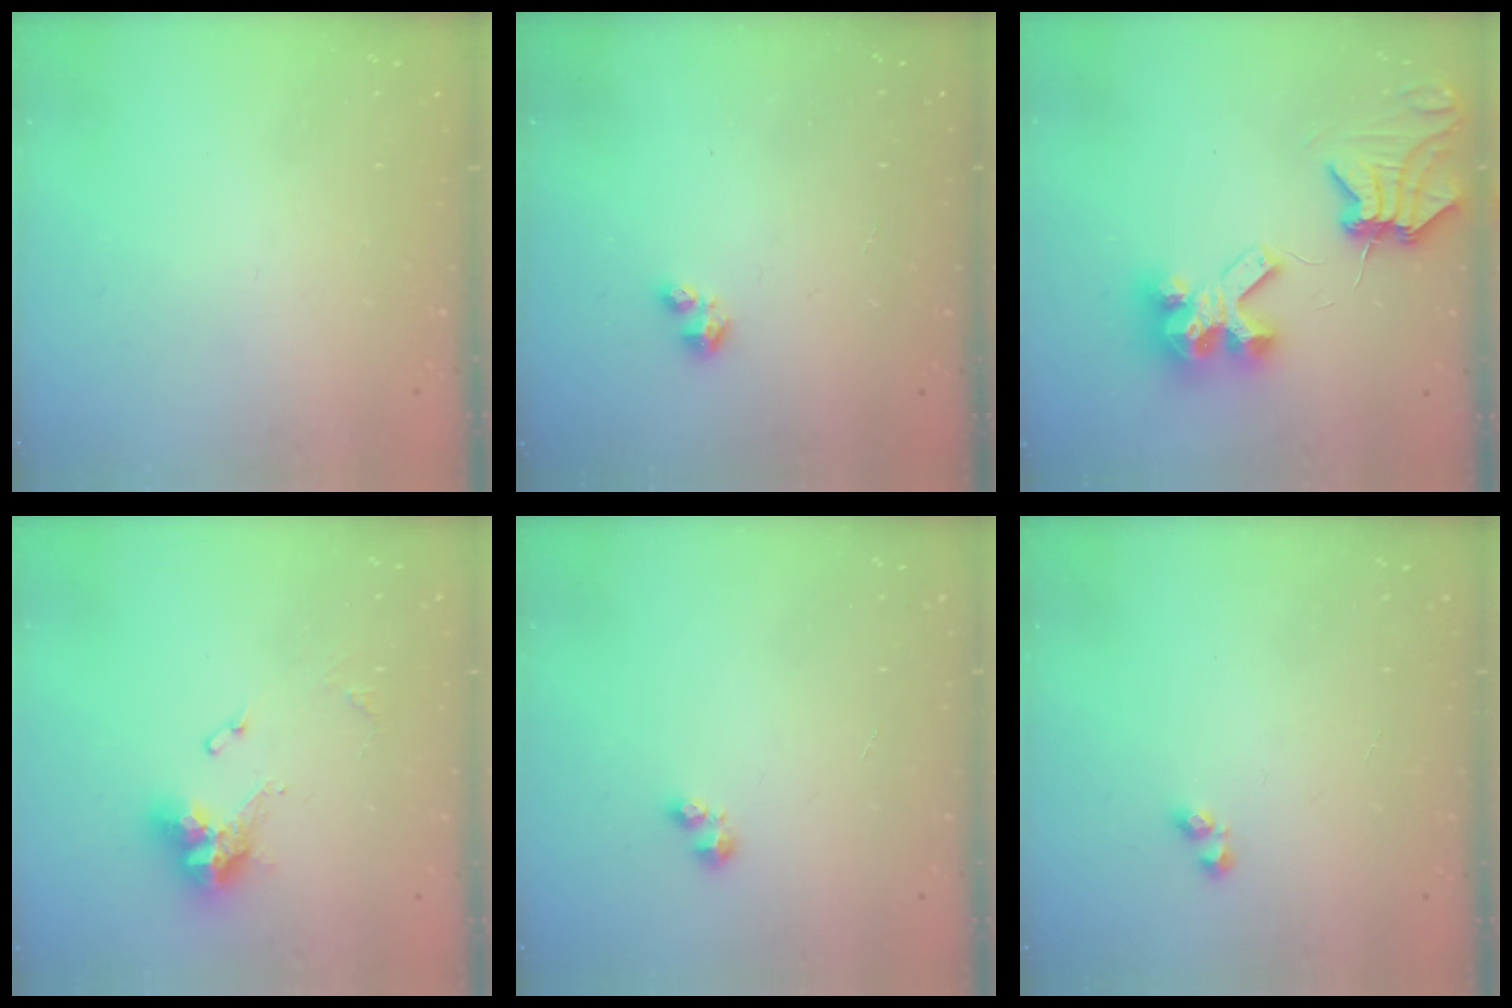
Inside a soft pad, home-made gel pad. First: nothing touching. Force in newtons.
{"total": 1.6, "press": 1.6, "slide": 0.4}
{"total": 9.8, "press": 9.7, "slide": 1.2}
{"total": 11.5, "press": 11.4, "slide": 1.4}
{"total": 2.5, "press": 2.5, "slide": 0.4}
{"total": 2.9, "press": 2.6, "slide": 1.3}